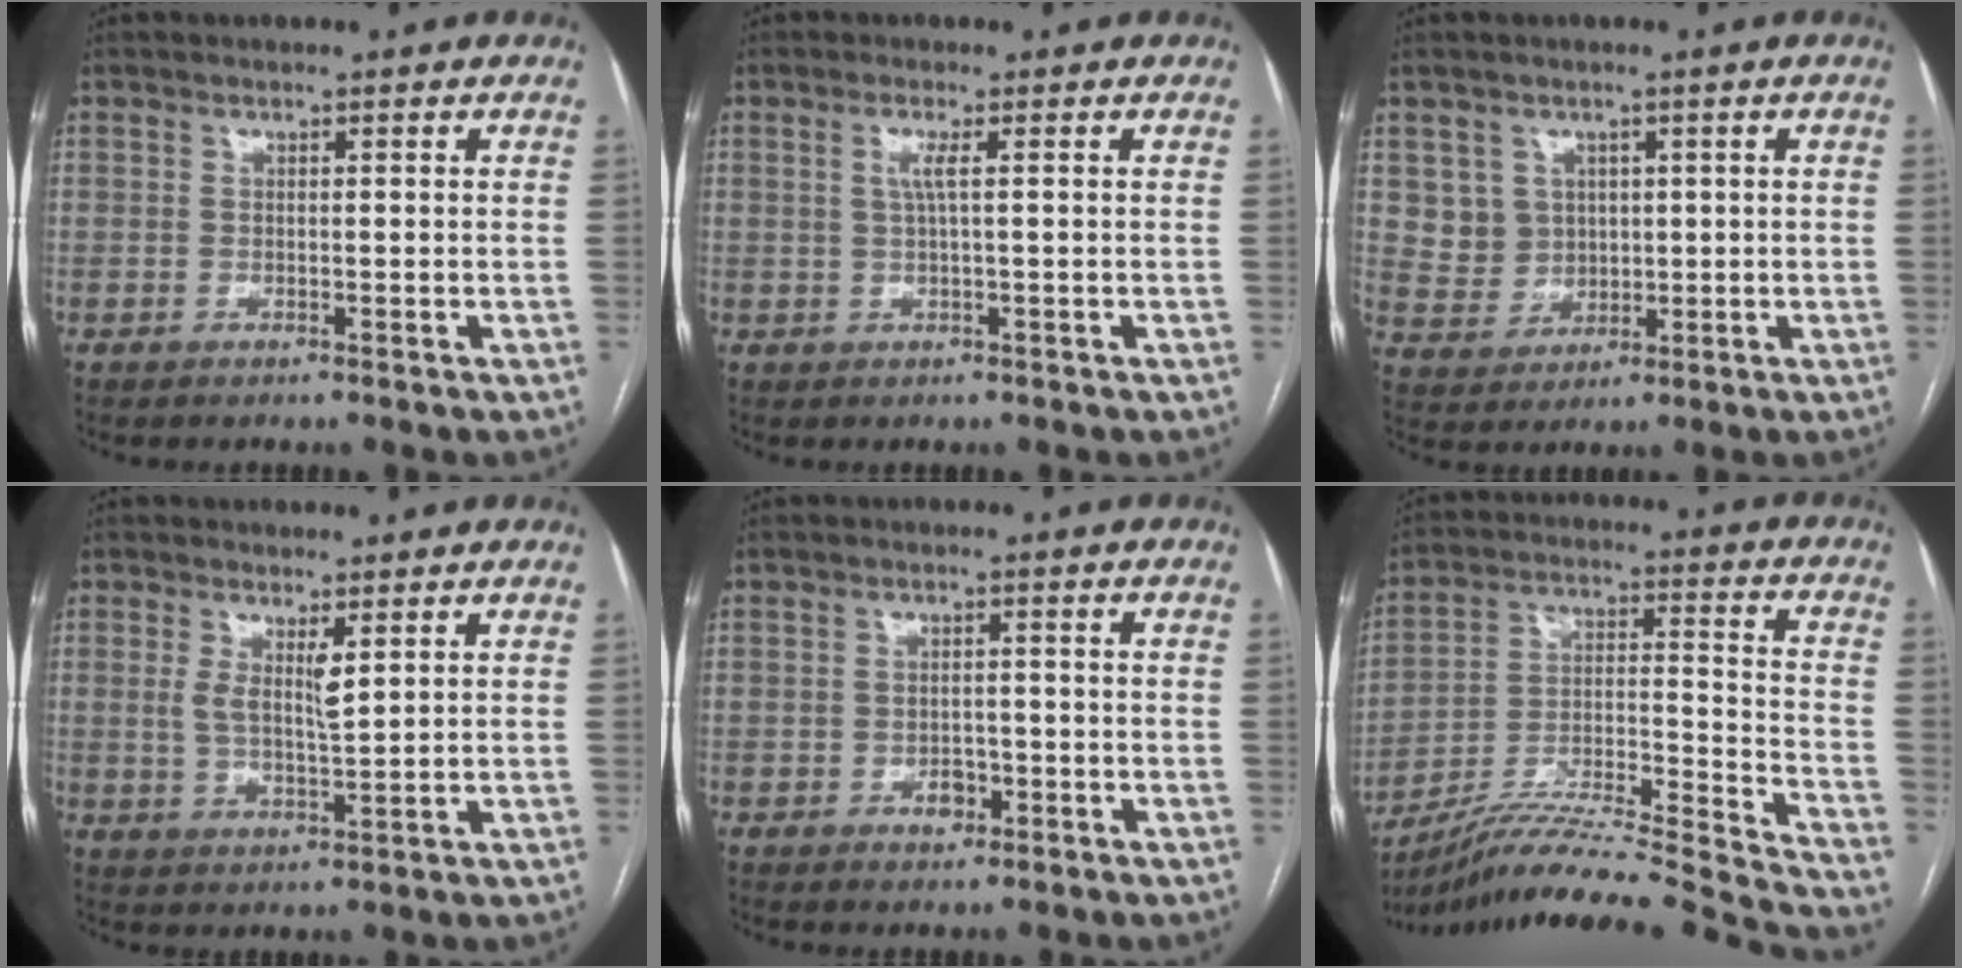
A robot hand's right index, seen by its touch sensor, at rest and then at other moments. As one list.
[{"total": 1.9, "force": [0.4, -0.2, 1.8], "torque": [-0.042, 0.004, 0.007]}, {"total": 5.2, "force": [1.5, 4.9, 0.6], "torque": [-0.016, 0.015, 0.037]}, {"total": 4.2, "force": [1.4, 0.8, 3.8], "torque": [-0.076, -0.008, 0.029]}, {"total": 2.4, "force": [-1.2, 1.6, 1.4], "torque": [-0.017, 0.006, -0.012]}, {"total": 25.4, "force": [-23.2, -1.6, 10.0], "torque": [-0.140, -0.011, -0.365]}]